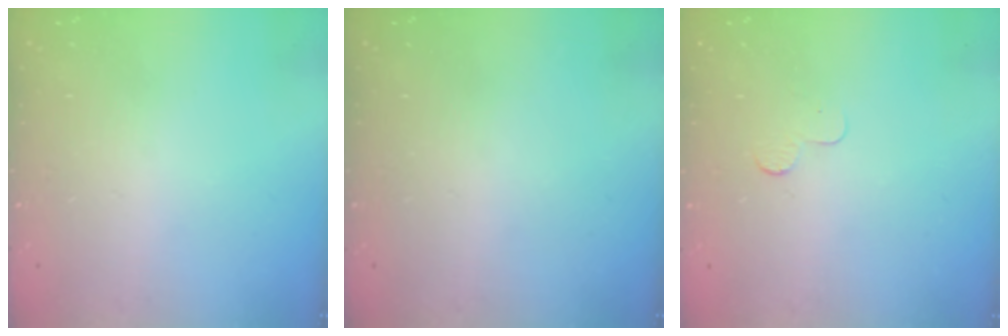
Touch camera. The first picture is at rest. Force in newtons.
{"total": 0.0}
{"total": 2.3, "press": 2.3, "slide": 0.2}